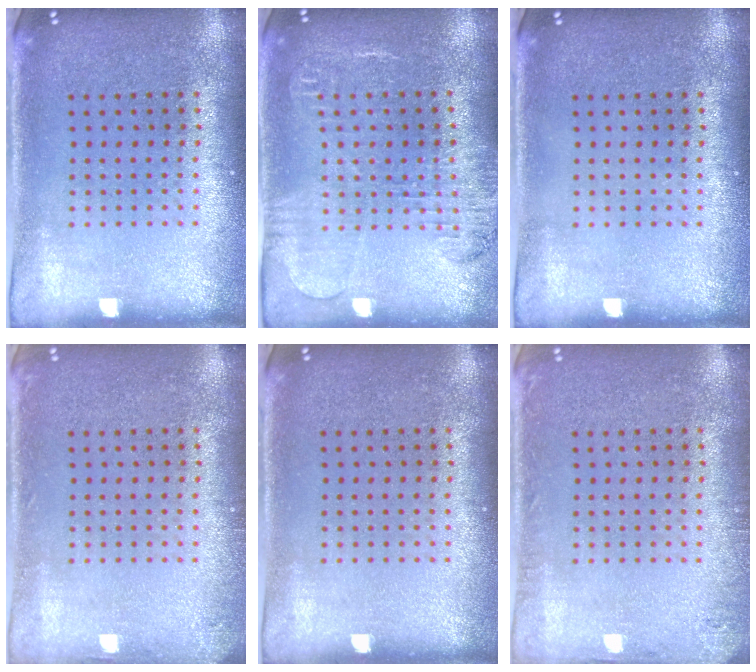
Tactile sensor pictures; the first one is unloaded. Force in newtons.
{"total": 1.8, "press": 1.7, "slide": 0.5}
{"total": 0.0}
{"total": 0.9, "press": 0.9, "slide": 0.1}
{"total": 0.0}
{"total": 1.4, "press": 1.4, "slide": 0.1}